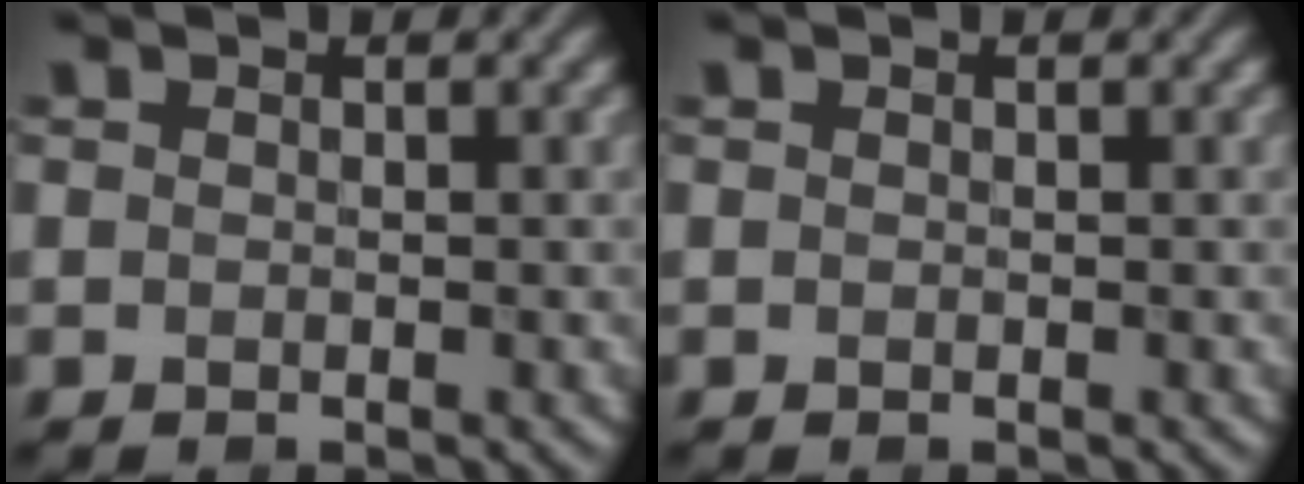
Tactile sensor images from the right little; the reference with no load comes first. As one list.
[{"total": 0.0}]